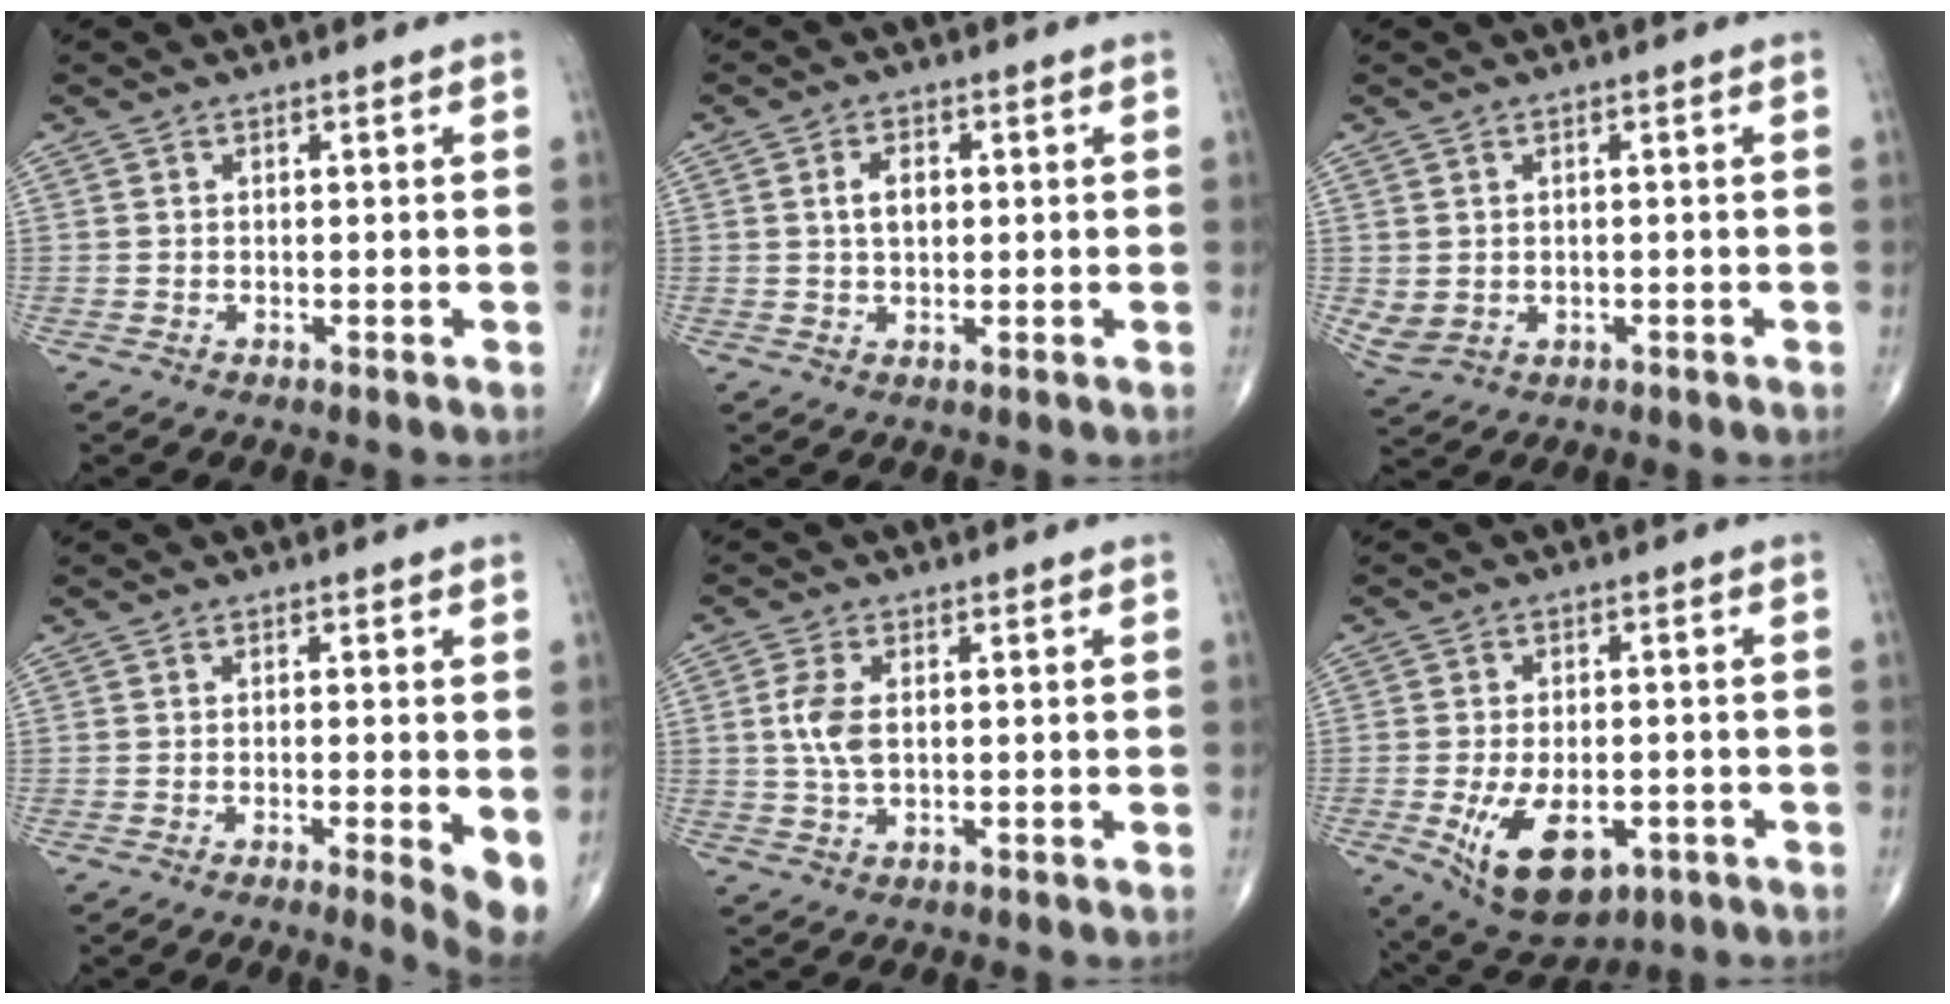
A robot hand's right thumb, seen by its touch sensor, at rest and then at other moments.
{"total": 3.9, "force": [0.6, 2.4, 3.0], "torque": [-0.047, 0.002, 0.010]}
{"total": 3.9, "force": [-0.4, 3.2, 2.2], "torque": [-0.044, -0.001, 0.008]}
{"total": 4.9, "force": [-0.8, 0.7, 4.8], "torque": [-0.073, -0.015, -0.018]}
{"total": 5.2, "force": [0.6, 2.8, 4.4], "torque": [-0.097, 0.002, 0.010]}
{"total": 12.9, "force": [-4.5, 7.2, 9.7], "torque": [-0.149, 0.003, -0.054]}